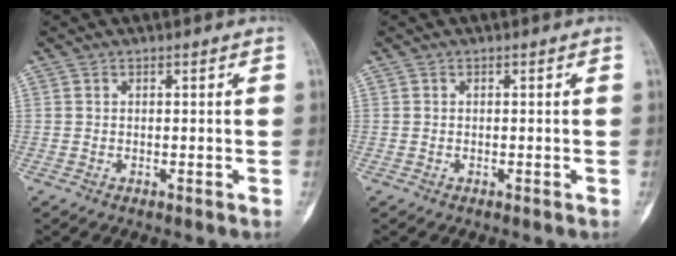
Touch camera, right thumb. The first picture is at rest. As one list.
[{"total": 0.0}]